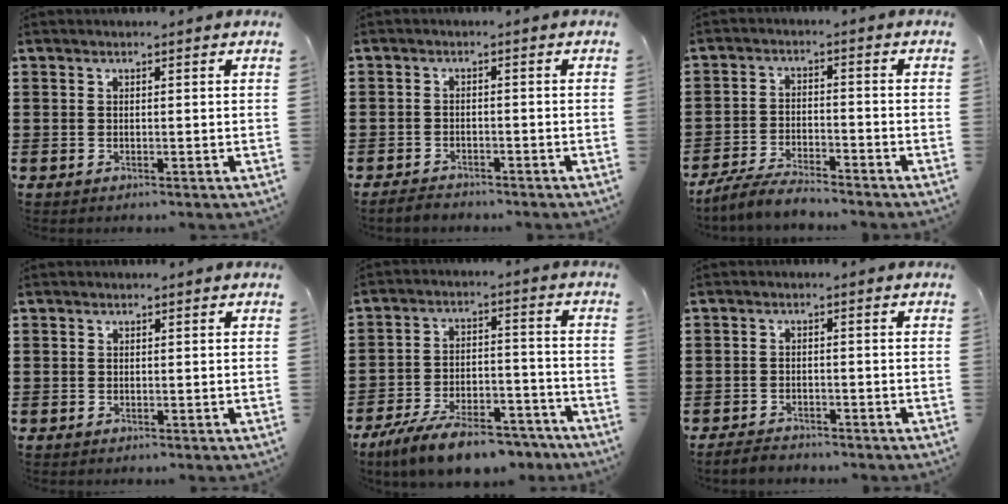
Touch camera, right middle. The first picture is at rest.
{"total": 2.2, "force": [-2.1, 0.8, -0.1], "torque": [-0.003, 0.002, -0.047]}
{"total": 4.8, "force": [-4.5, 0.7, 1.5], "torque": [-0.040, -0.002, -0.093]}
{"total": 0.7, "force": [-0.2, 0.7, 0.0], "torque": [0.000, 0.005, -0.005]}
{"total": 10.6, "force": [-9.1, 2.4, 4.9], "torque": [-0.083, 0.029, -0.172]}
{"total": 2.5, "force": [-2.4, 0.8, -0.1], "torque": [-0.003, 0.001, -0.052]}